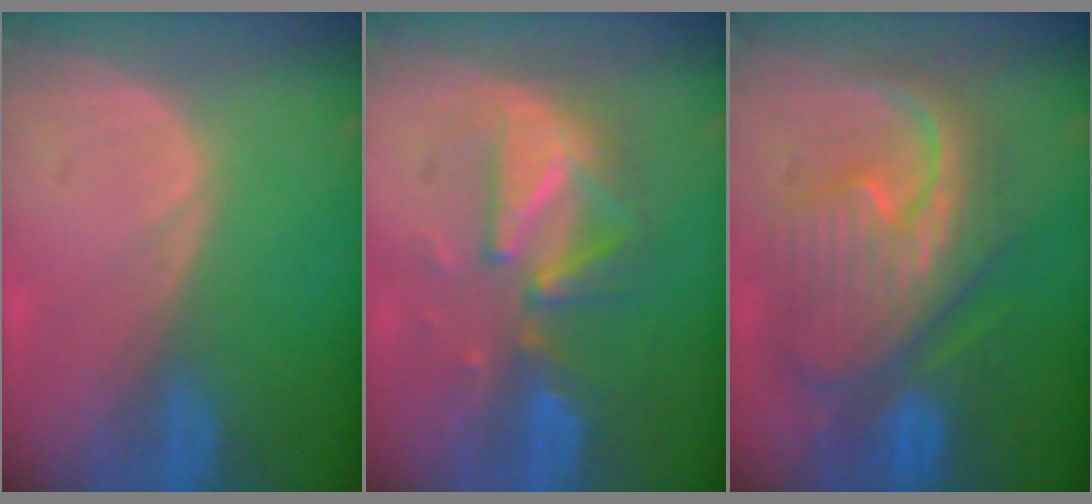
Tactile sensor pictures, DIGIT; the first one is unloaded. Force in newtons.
{"total": 8.0, "press": 8.0, "slide": 0.8}
{"total": 12.4, "press": 12.3, "slide": 1.4}